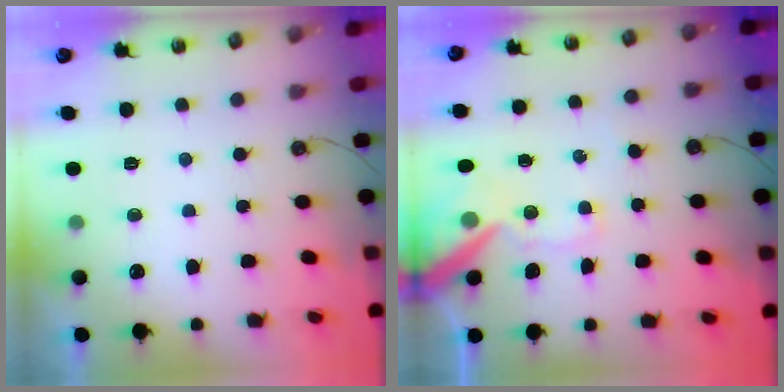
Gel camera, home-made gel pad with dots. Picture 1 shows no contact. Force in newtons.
{"total": 11.7, "press": 11.6, "slide": 1.8}